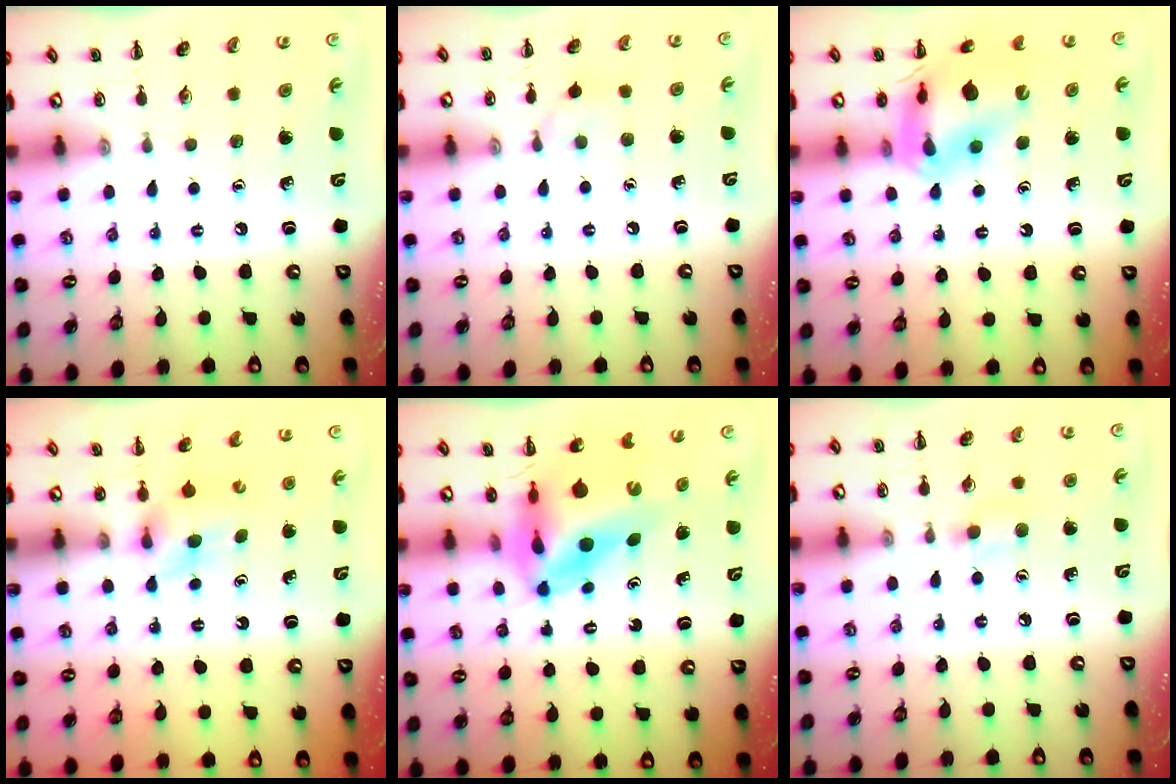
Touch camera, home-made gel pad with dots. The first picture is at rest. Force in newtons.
{"total": 5.7, "press": 5.3, "slide": 2.1}
{"total": 15.5, "press": 15.4, "slide": 2.3}
{"total": 4.3, "press": 4.0, "slide": 1.5}
{"total": 9.5, "press": 9.0, "slide": 3.2}
{"total": 5.2, "press": 4.9, "slide": 1.7}